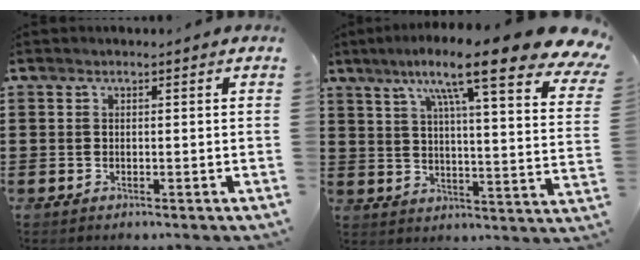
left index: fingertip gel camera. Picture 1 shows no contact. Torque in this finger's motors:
{"motor_torque": [2.14, 0.00, 1.05, 0.21]}